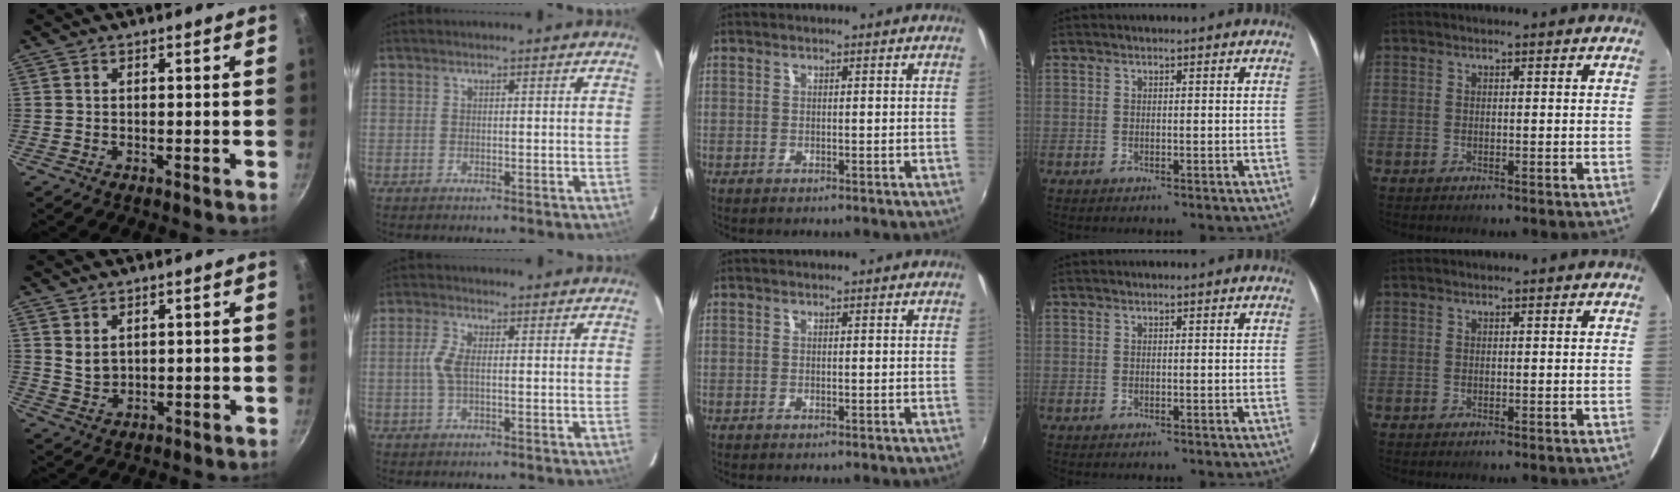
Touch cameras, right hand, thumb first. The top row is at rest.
{"thumb": {"total": 3.1, "force": [1.7, 1.9, 1.8], "torque": [-0.029, -0.014, 0.039]}, "index": {"total": 3.7, "force": [-0.2, 1.4, 3.5], "torque": [-0.079, 0.004, -0.002]}}